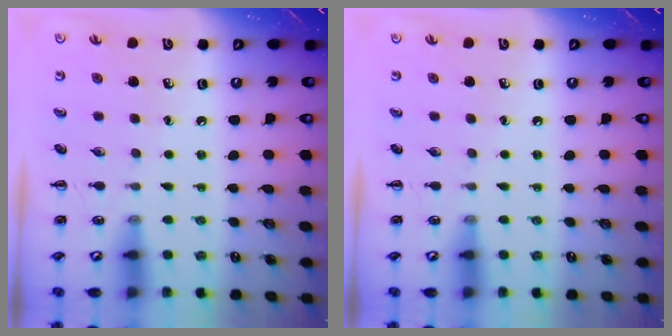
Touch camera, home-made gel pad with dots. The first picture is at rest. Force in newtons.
{"total": 0.0}